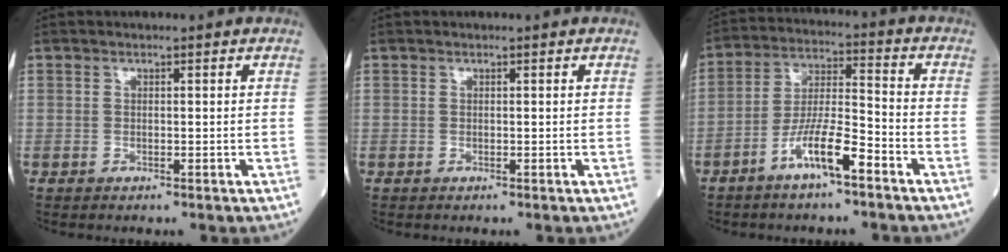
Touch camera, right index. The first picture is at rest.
{"total": 0.0}
{"total": 8.9, "force": [-5.3, 1.1, 7.1], "torque": [-0.137, 0.001, -0.100]}